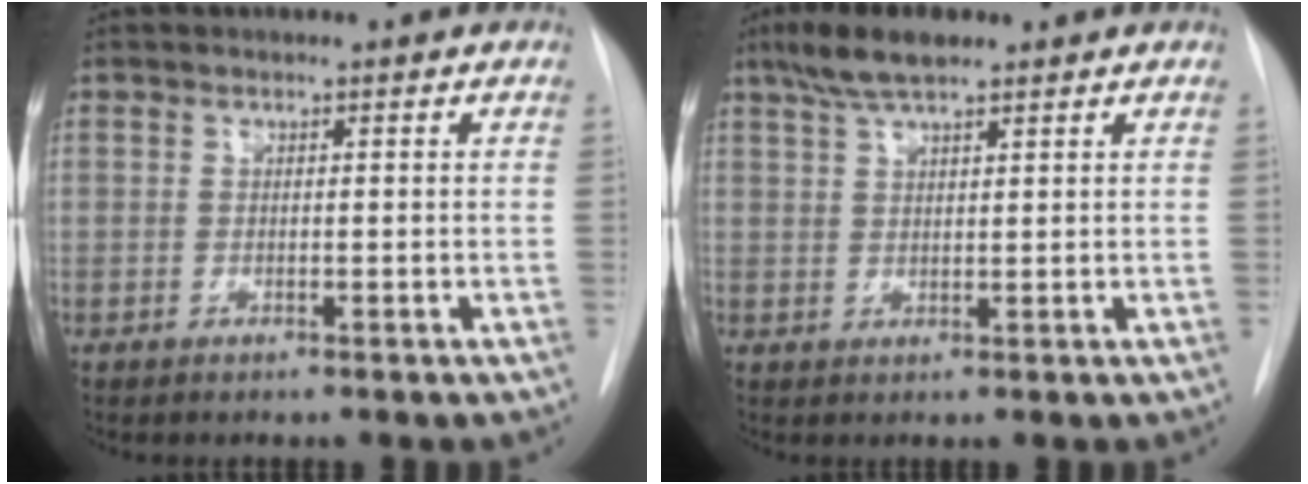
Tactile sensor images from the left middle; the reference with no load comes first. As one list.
[{"total": 5.8, "force": [4.2, 1.2, 3.8], "torque": [-0.081, 0.015, 0.078]}]